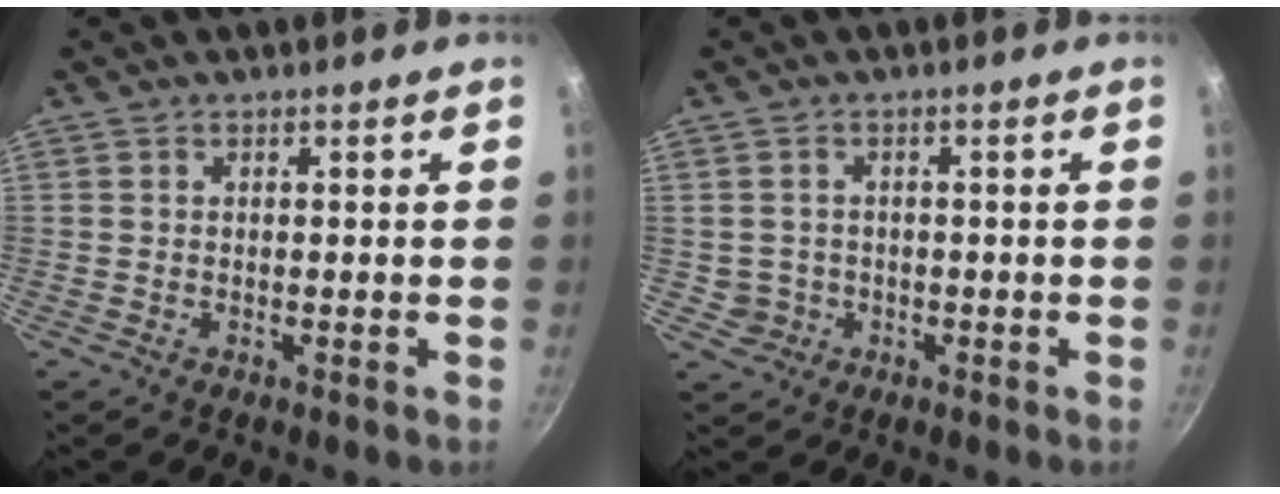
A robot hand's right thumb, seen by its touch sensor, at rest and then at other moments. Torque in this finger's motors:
{"motor_torque": [-0.93, 0.09, 0.16, -0.07, 0.02]}